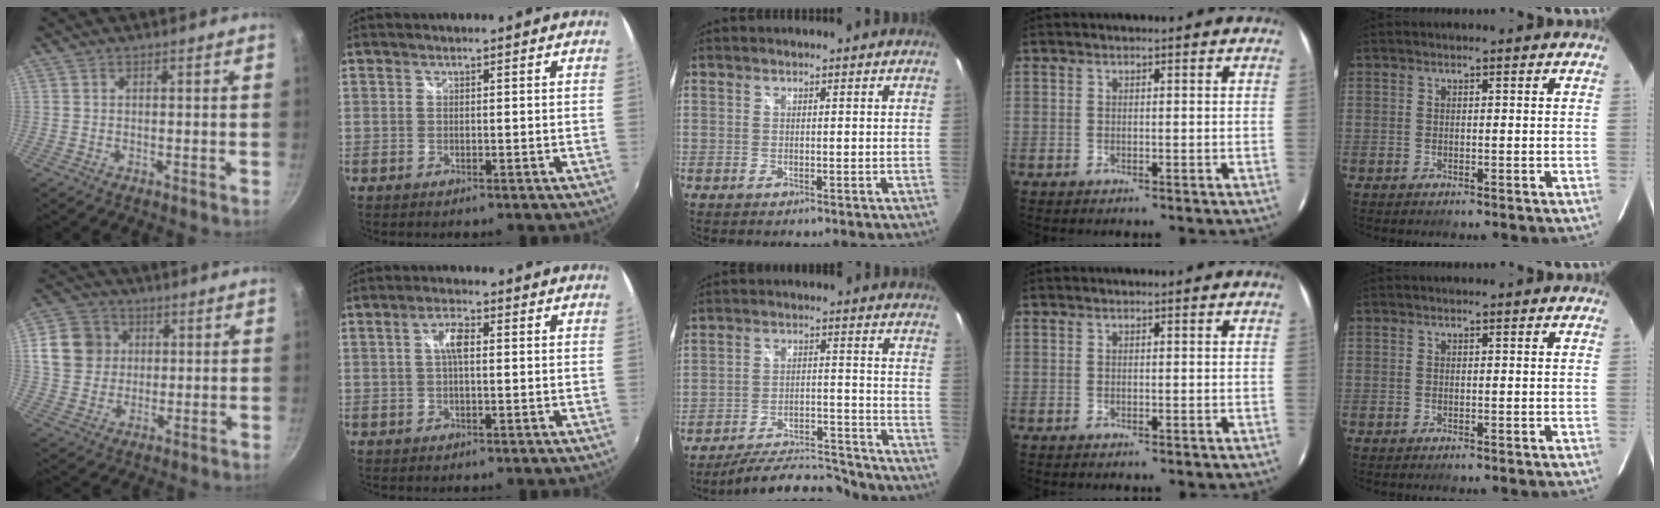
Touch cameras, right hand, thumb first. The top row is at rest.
{"thumb": {"total": 10.3, "force": [2.5, 9.2, 4.1], "torque": [-0.044, 0.007, 0.039]}, "index": {"total": 3.7, "force": [0.5, 1.3, 3.4], "torque": [-0.065, 0.008, 0.007]}, "middle": {"total": 13.1, "force": [-12.3, 2.8, 3.5], "torque": [-0.073, 0.015, -0.172]}}